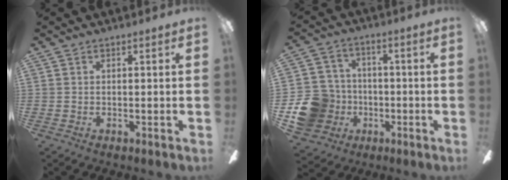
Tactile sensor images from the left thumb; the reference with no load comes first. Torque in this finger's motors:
{"motor_torque": [-0.71, 0.82, 0.01, -0.01, 0.04]}